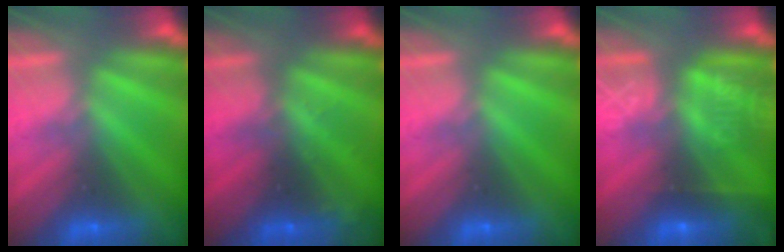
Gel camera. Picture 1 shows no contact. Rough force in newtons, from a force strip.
{"total": 2.7}
{"total": 0.0}
{"total": 7.2}